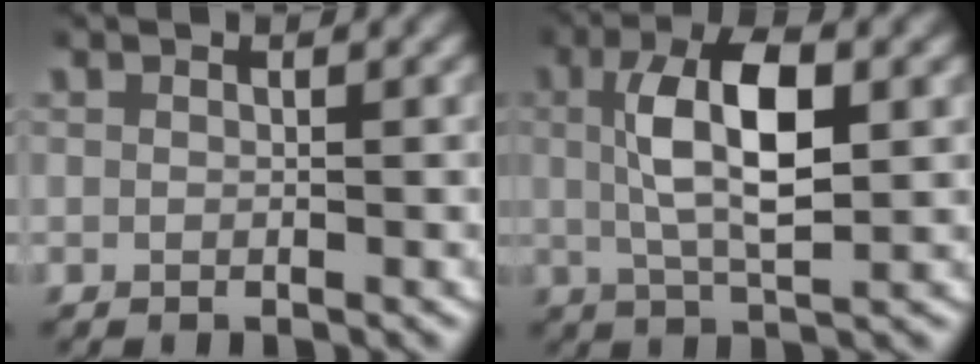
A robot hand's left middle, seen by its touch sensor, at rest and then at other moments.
{"total": 6.8, "force": [0.9, 2.4, 6.3], "torque": [-0.106, 0.002, 0.017]}